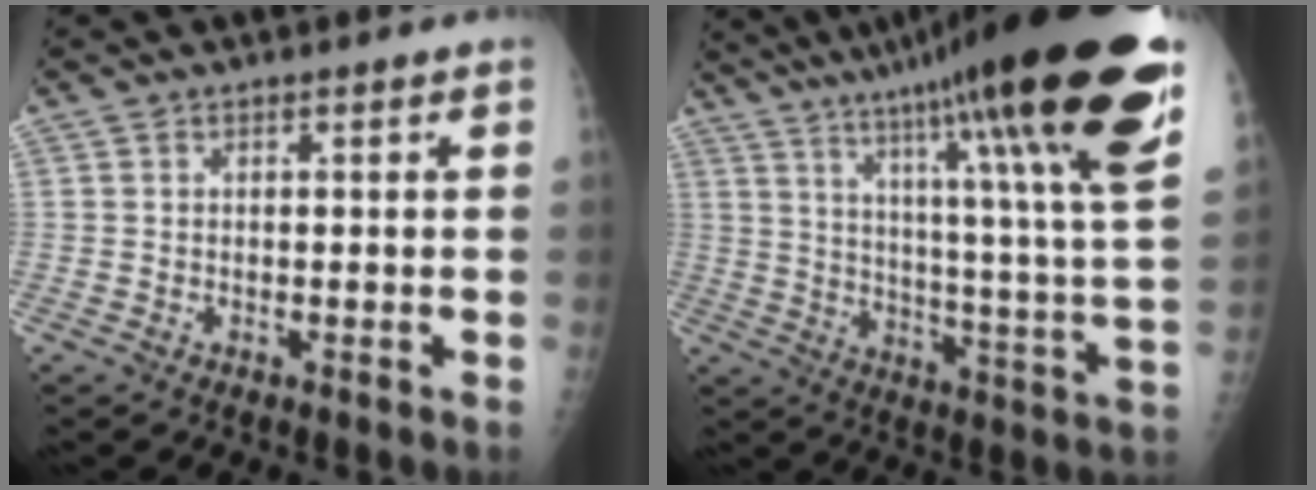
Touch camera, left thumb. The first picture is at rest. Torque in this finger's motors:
{"motor_torque": [1.73, -0.19, 2.10, -0.67, 0.64]}